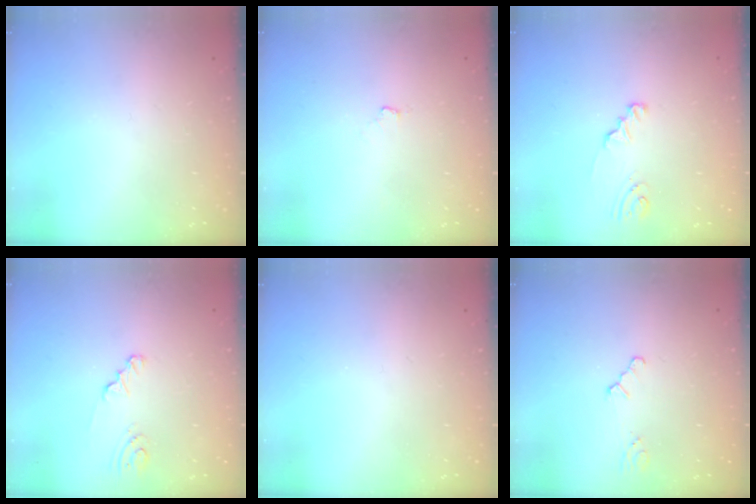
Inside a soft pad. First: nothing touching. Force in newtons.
{"total": 4.3, "press": 2.8, "slide": 3.2}
{"total": 1.7, "press": 1.7, "slide": 0.1}
{"total": 2.4, "press": 2.4, "slide": 0.2}
{"total": 0.0}
{"total": 0.9, "press": 0.8, "slide": 0.2}